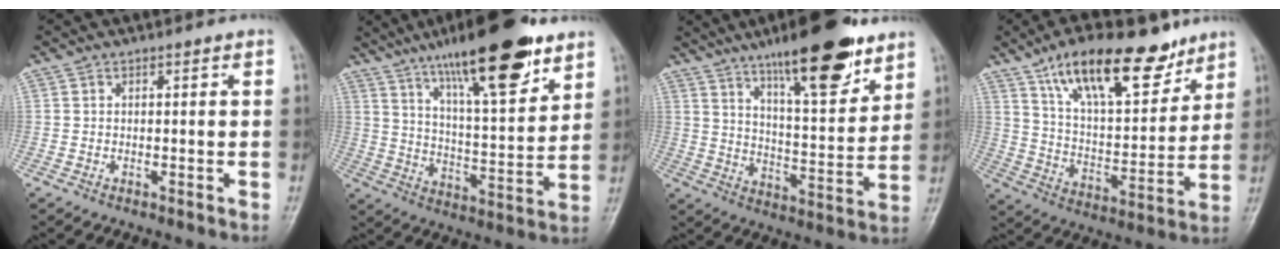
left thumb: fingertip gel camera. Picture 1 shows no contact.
{"total": 21.1, "force": [13.4, 5.3, 15.4], "torque": [-0.219, -0.052, 0.220]}
{"total": 18.9, "force": [12.4, 5.0, 13.4], "torque": [-0.172, -0.065, 0.199]}
{"total": 20.0, "force": [12.9, 8.1, 12.9], "torque": [-0.171, -0.056, 0.225]}